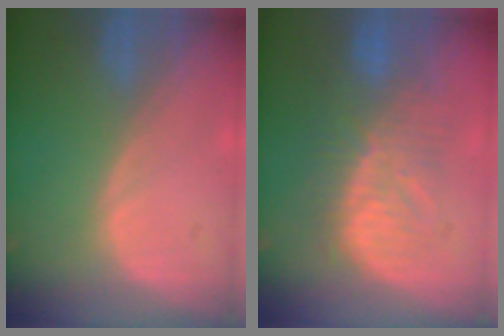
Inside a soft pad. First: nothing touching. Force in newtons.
{"total": 9.9, "press": 9.1, "slide": 3.9}